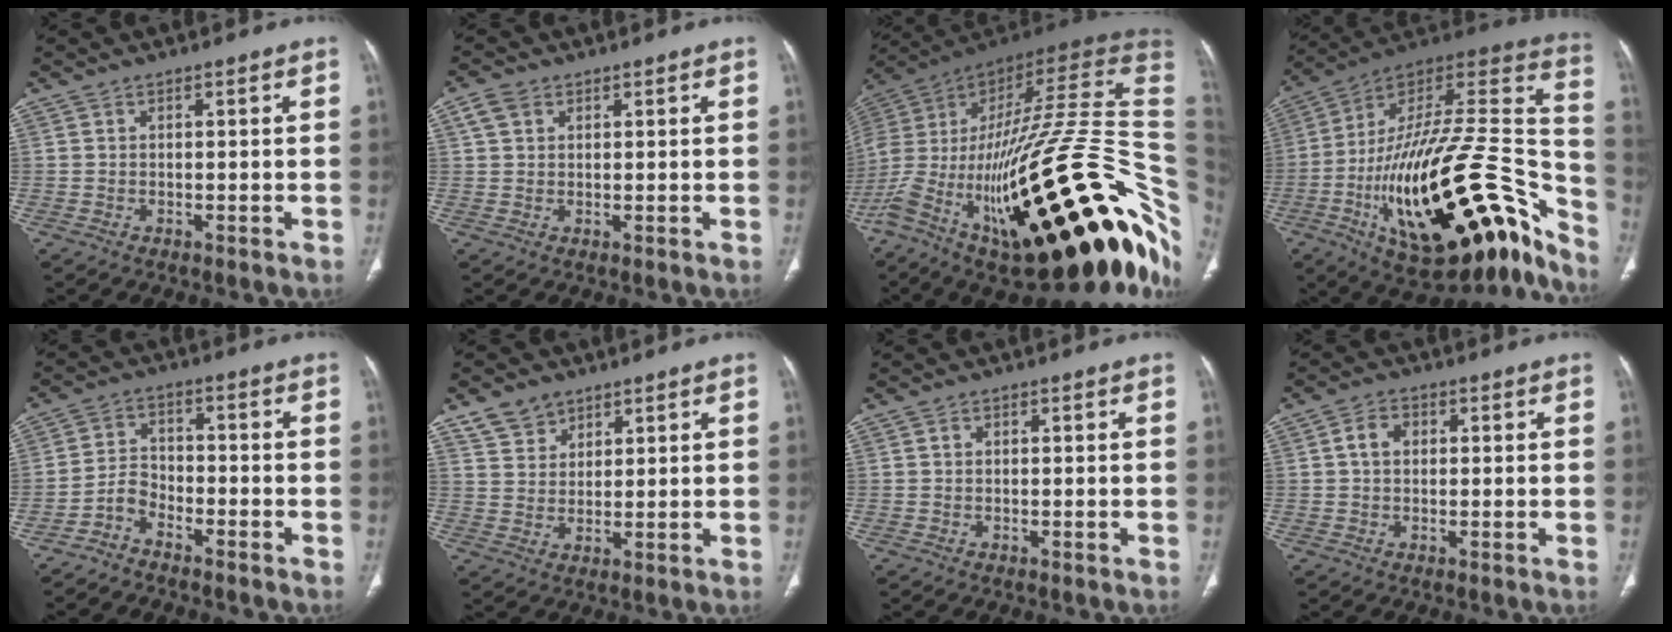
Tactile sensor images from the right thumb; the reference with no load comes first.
{"total": 3.2, "force": [1.5, 2.4, 1.6], "torque": [-0.029, 0.005, 0.032]}
{"total": 52.8, "force": [-13.2, 17.2, 48.1], "torque": [-0.700, 0.064, -0.216]}
{"total": 40.1, "force": [-18.6, 15.1, 32.2], "torque": [-0.441, 0.082, -0.291]}
{"total": 4.2, "force": [-3.4, 2.1, 1.4], "torque": [-0.023, 0.031, -0.072]}
{"total": 5.6, "force": [3.9, 3.6, 1.5], "torque": [-0.007, -0.019, 0.079]}
{"total": 0.7, "force": [0.1, 0.5, 0.4], "torque": [-0.001, 0.001, 0.002]}
{"total": 4.0, "force": [0.7, 2.9, 2.6], "torque": [-0.038, 0.009, 0.010]}